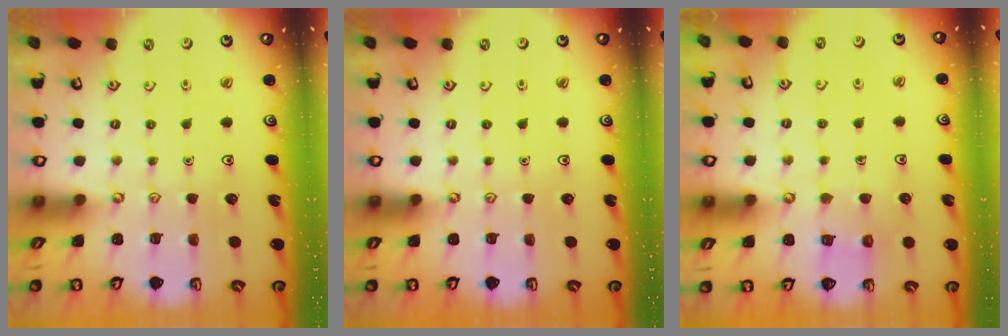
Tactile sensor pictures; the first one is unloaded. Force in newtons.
{"total": 0.0}
{"total": 5.4, "press": 5.4, "slide": 0.4}